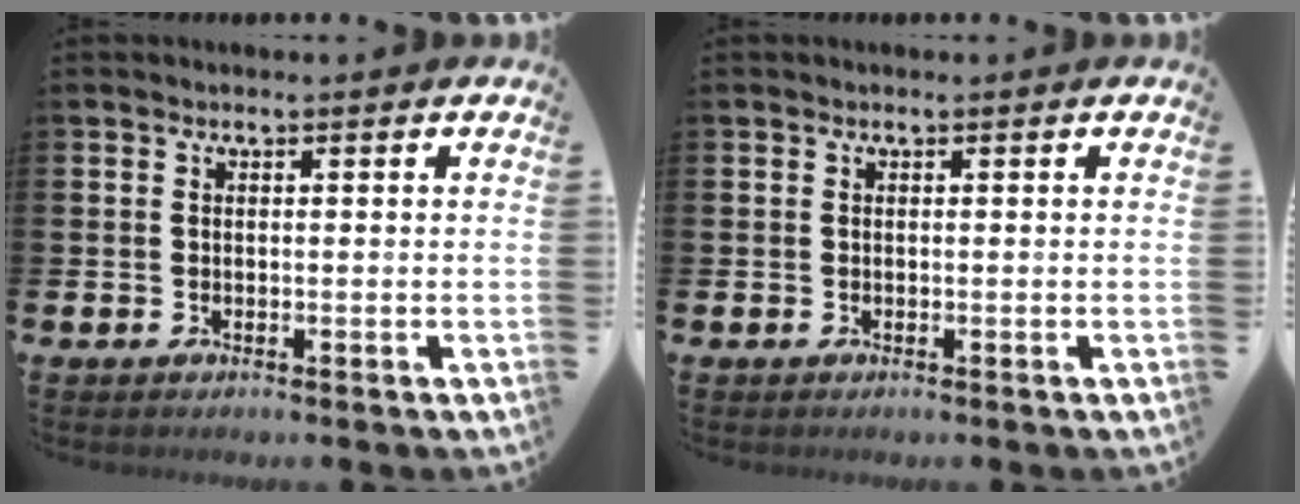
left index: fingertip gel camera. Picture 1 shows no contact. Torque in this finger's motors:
{"motor_torque": [0.00, 0.00, 0.00, -0.01]}